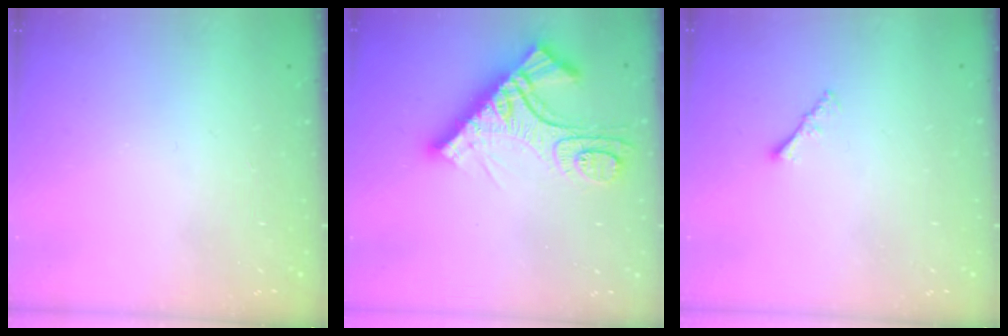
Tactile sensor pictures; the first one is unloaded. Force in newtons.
{"total": 15.9, "press": 15.8, "slide": 1.7}
{"total": 1.6, "press": 1.5, "slide": 0.5}